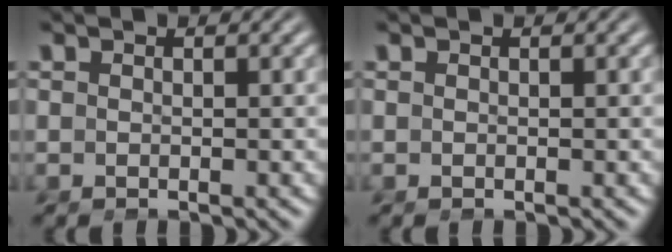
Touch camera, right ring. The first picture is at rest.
{"total": 0.0}